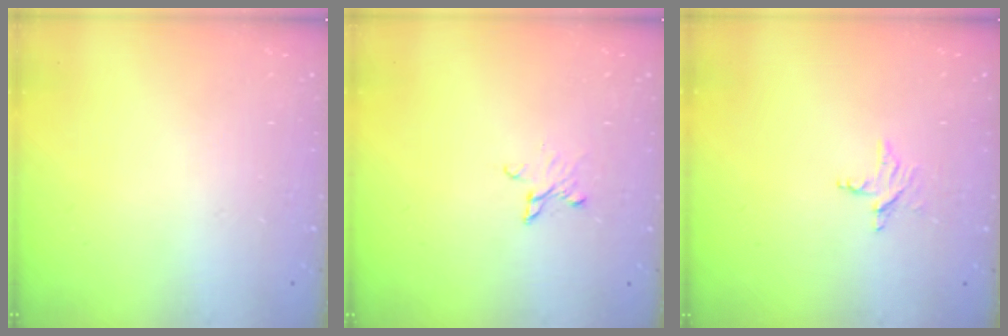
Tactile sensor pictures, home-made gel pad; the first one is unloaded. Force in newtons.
{"total": 3.7, "press": 3.7, "slide": 0.3}
{"total": 3.8, "press": 3.8, "slide": 0.3}